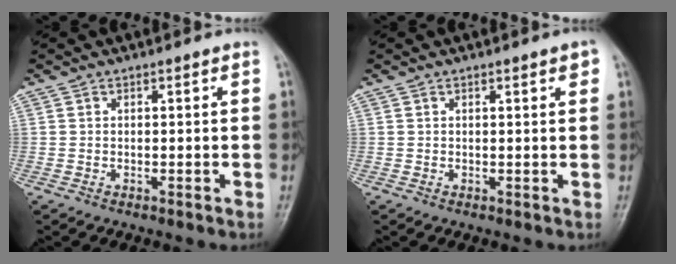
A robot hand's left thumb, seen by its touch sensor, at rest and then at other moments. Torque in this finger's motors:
{"motor_torque": [-0.02, 0.04, -0.08, 0.01, 0.05]}